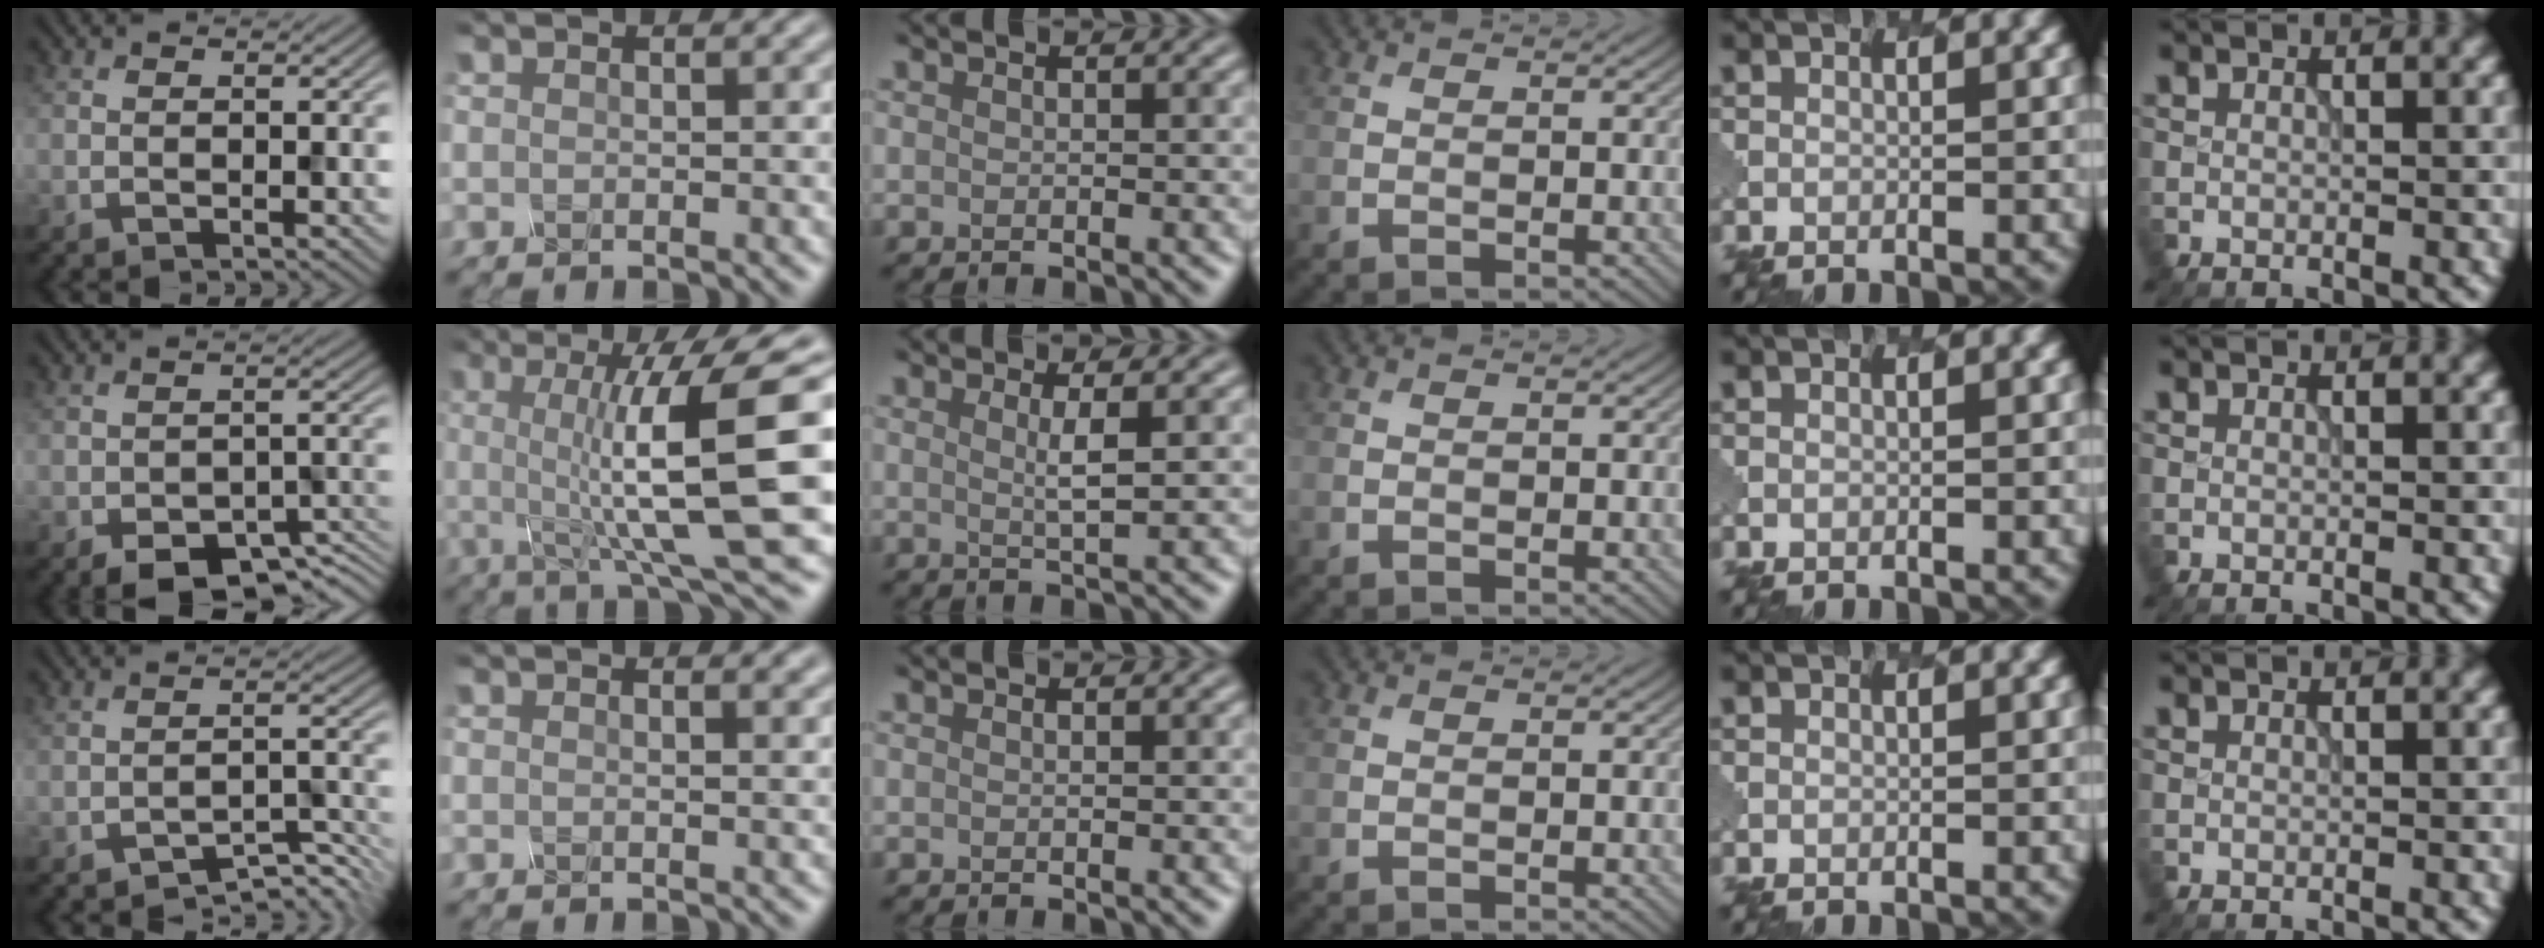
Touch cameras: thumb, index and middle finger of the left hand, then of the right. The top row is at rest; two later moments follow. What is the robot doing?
{"motion": "shake", "object": "salt shaker"}